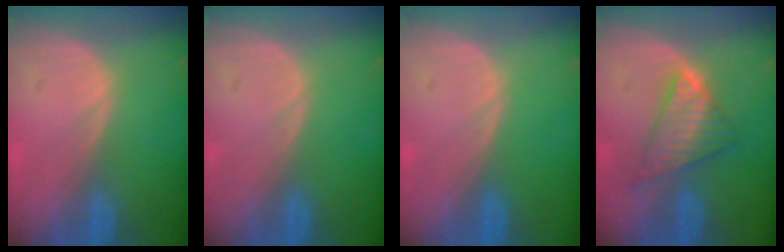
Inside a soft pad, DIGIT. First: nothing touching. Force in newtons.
{"total": 0.0}
{"total": 0.0}
{"total": 5.9, "press": 5.9, "slide": 0.1}